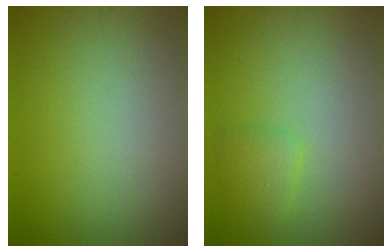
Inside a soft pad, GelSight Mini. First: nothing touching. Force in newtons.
{"total": 1.6, "press": 1.6, "slide": 0.0}